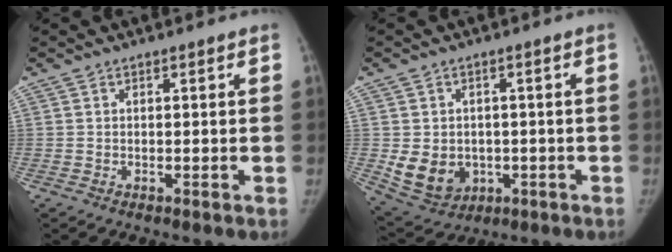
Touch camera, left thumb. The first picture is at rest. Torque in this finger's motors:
{"motor_torque": [0.06, 0.11, 0.48, -0.48, 0.03]}